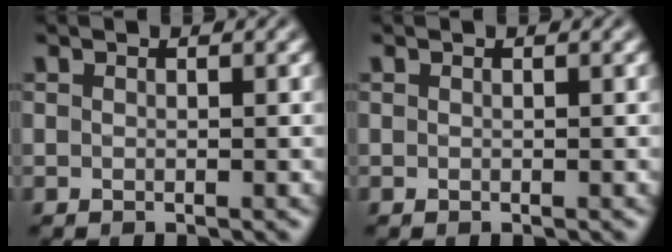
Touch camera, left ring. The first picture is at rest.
{"total": 0.0}